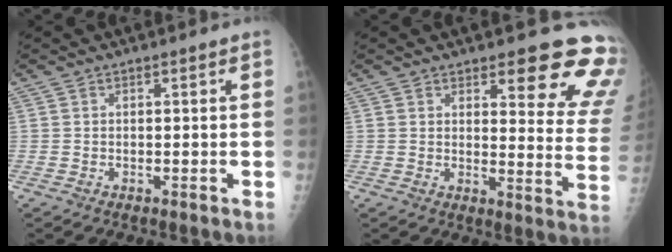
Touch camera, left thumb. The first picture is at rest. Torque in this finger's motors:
{"motor_torque": [3.22, 1.78, 1.08, -0.80, 0.33]}